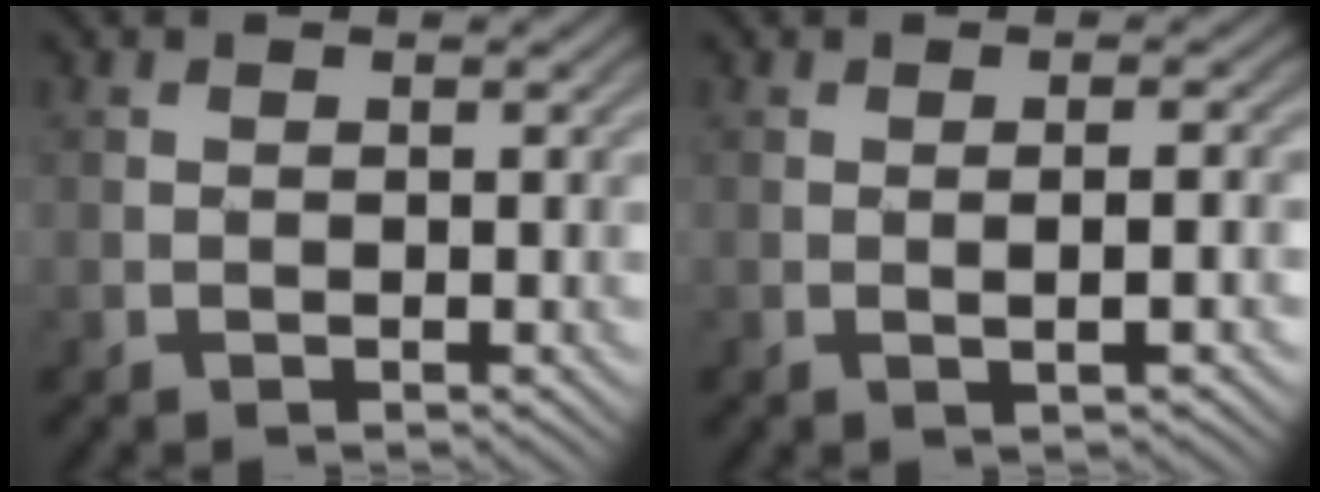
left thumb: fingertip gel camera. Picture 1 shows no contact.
{"total": 2.1, "force": [-0.1, 0.4, 2.0], "torque": [-0.036, 0.003, -0.006]}